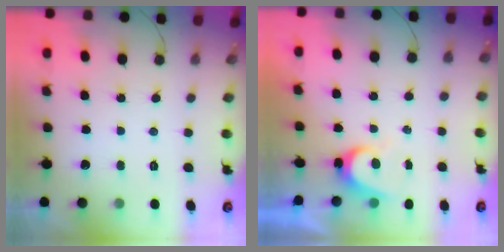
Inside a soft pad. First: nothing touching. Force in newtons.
{"total": 4.4, "press": 4.4, "slide": 0.6}